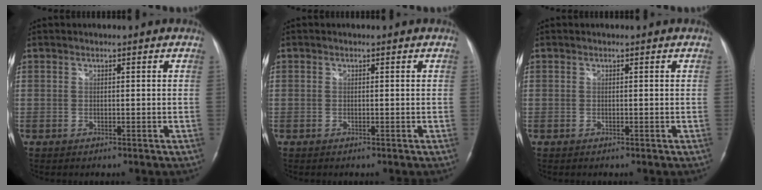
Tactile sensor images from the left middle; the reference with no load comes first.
{"total": 0.0}
{"total": 0.0}